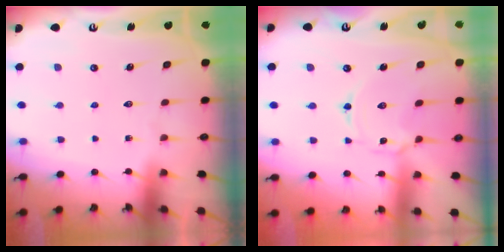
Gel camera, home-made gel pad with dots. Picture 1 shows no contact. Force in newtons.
{"total": 2.2, "press": 2.2, "slide": 0.3}